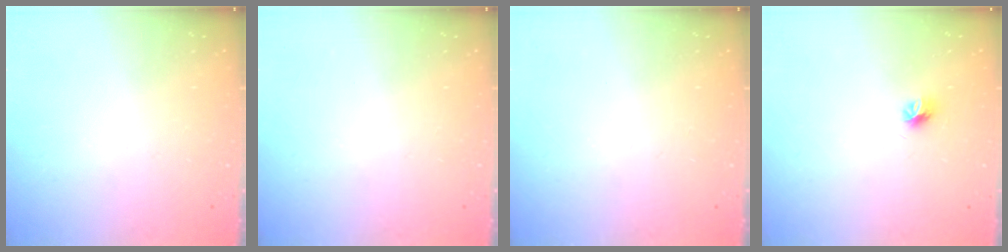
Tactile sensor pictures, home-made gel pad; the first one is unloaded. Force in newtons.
{"total": 0.0}
{"total": 0.0}
{"total": 6.1, "press": 6.1, "slide": 0.9}